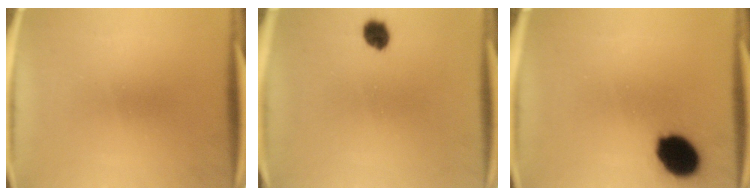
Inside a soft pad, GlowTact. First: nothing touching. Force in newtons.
{"total": 3.8}
{"total": 11.9}